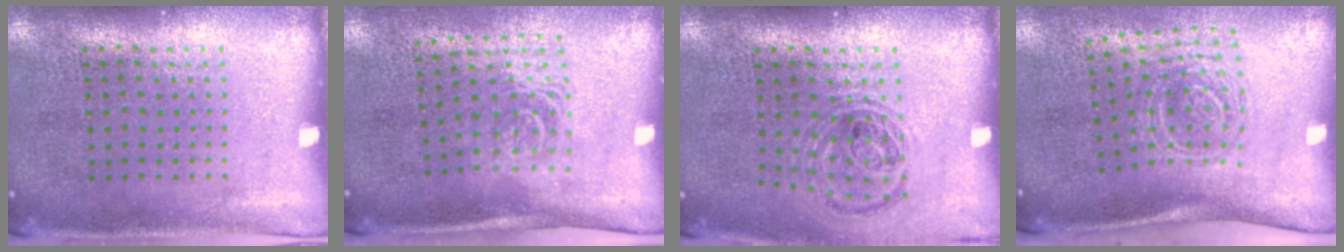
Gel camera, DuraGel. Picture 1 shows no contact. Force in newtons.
{"total": 1.6, "press": 1.2, "slide": 1.1}
{"total": 1.0, "press": 1.0, "slide": 0.1}
{"total": 1.8, "press": 1.2, "slide": 1.4}